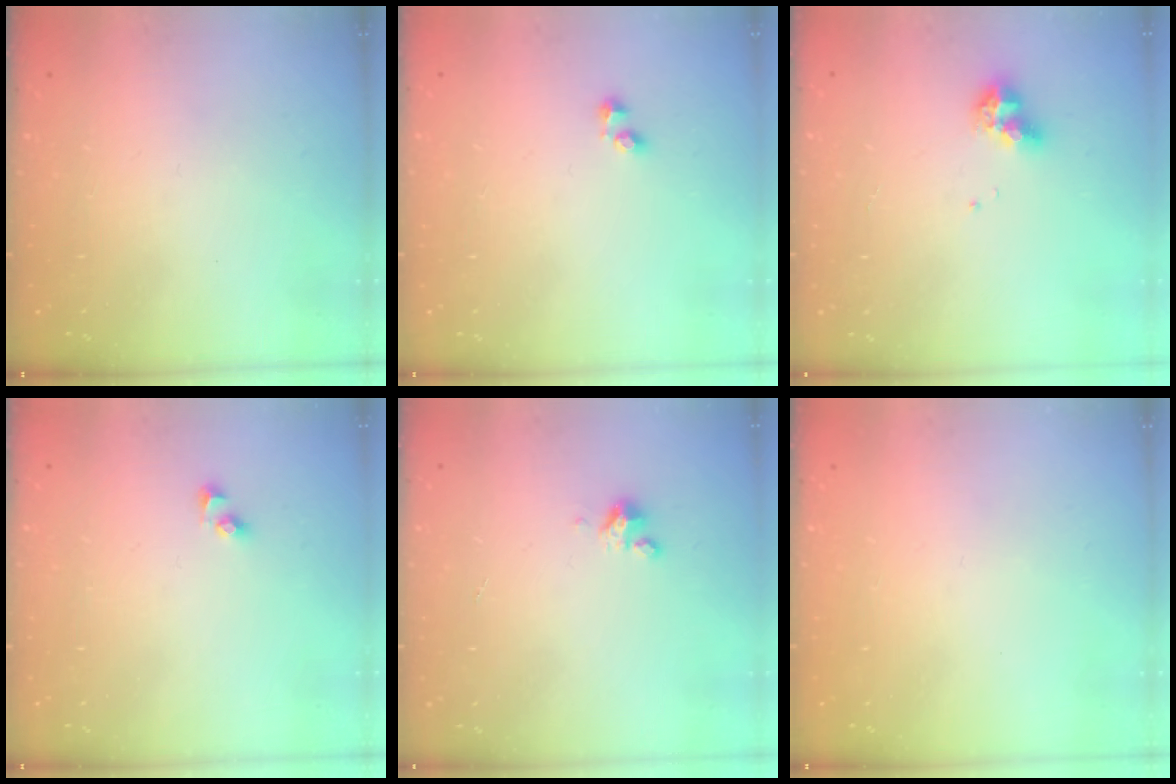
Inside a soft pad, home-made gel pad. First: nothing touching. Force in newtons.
{"total": 1.9, "press": 1.9, "slide": 0.5}
{"total": 7.9, "press": 7.9, "slide": 0.4}
{"total": 2.3, "press": 2.3, "slide": 0.2}
{"total": 3.4, "press": 3.4, "slide": 0.3}
{"total": 0.0}